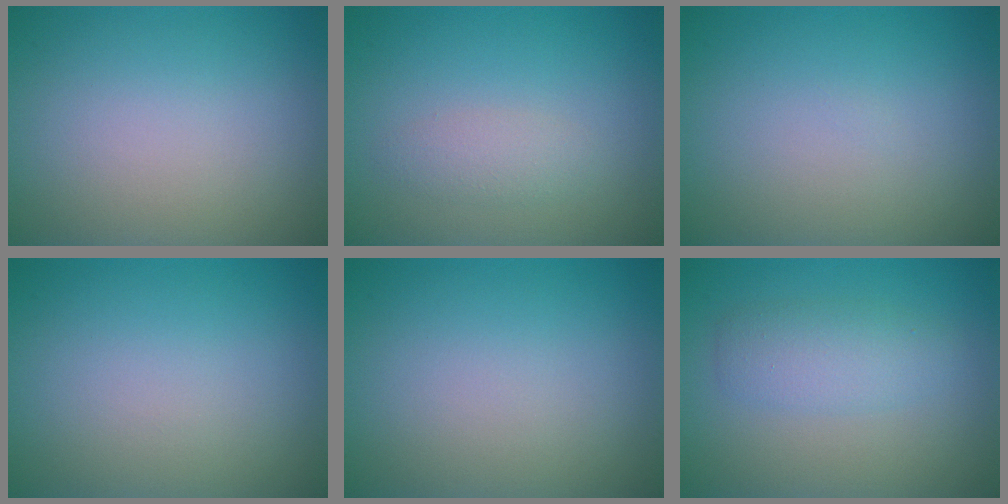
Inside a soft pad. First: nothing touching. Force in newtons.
{"total": 1.6, "press": 1.6, "slide": 0.1}
{"total": 0.0}
{"total": 0.0}
{"total": 0.0}
{"total": 2.9, "press": 2.9, "slide": 0.1}